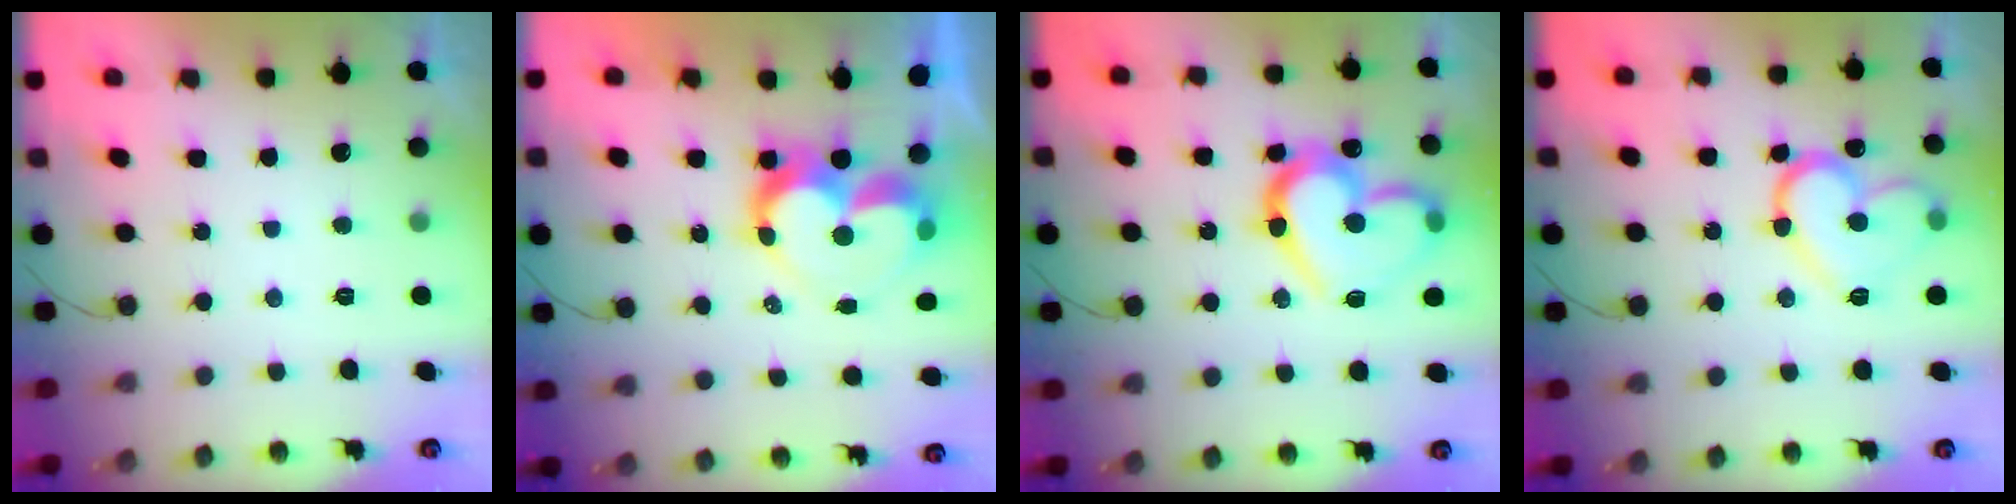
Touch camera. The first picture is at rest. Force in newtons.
{"total": 11.5, "press": 11.4, "slide": 0.8}
{"total": 20.6, "press": 20.5, "slide": 2.3}
{"total": 15.0, "press": 14.9, "slide": 1.5}